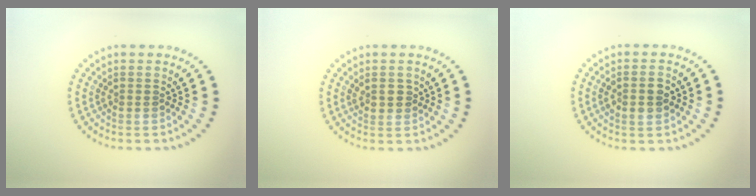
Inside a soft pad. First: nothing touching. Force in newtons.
{"total": 1.2, "press": 1.1, "slide": 0.5}
{"total": 2.2, "press": 2.2, "slide": 0.2}